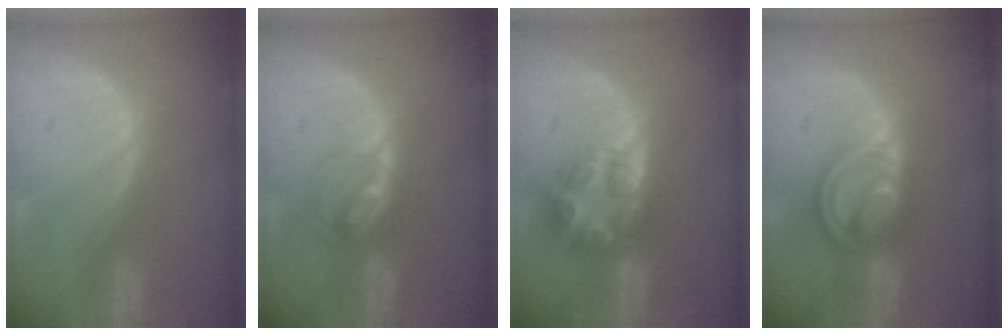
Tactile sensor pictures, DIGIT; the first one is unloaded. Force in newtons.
{"total": 4.3, "press": 4.3, "slide": 0.4}
{"total": 7.9, "press": 6.8, "slide": 4.0}
{"total": 7.9, "press": 6.9, "slide": 3.9}